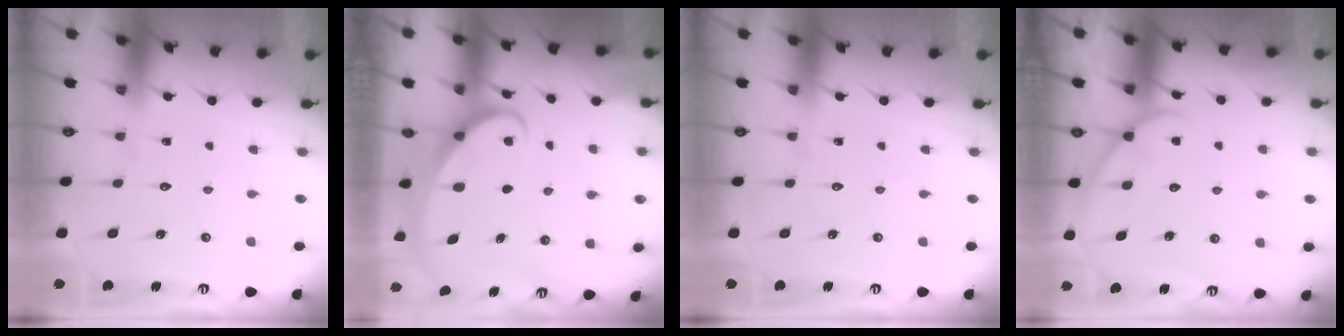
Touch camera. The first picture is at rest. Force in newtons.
{"total": 2.0, "press": 2.0, "slide": 0.2}
{"total": 0.0}
{"total": 3.9, "press": 3.9, "slide": 0.4}